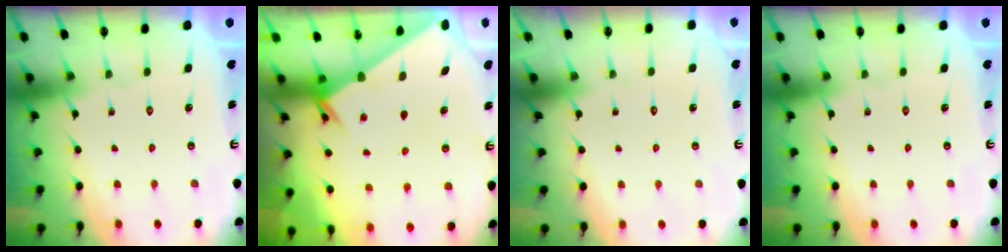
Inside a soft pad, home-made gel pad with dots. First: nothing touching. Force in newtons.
{"total": 2.2, "press": 2.2, "slide": 0.2}
{"total": 1.6, "press": 1.6, "slide": 0.1}
{"total": 0.0}